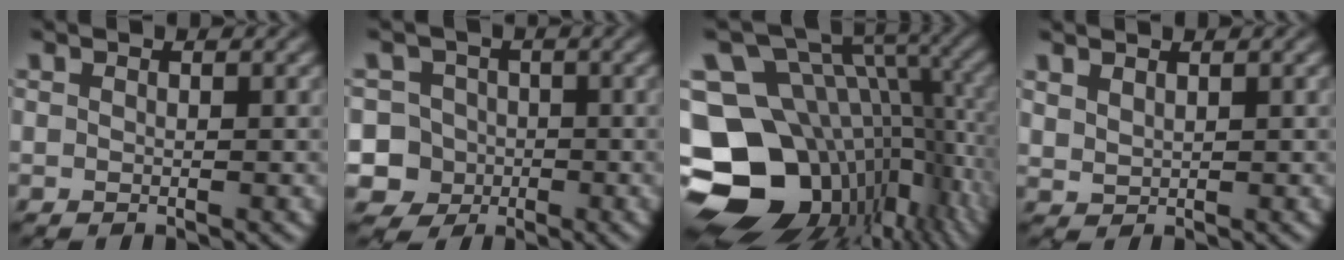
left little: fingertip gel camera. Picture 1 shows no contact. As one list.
[{"total": 6.4, "force": [-1.7, 5.9, 1.7], "torque": [-0.019, 0.021, -0.068]}, {"total": 18.0, "force": [-5.1, 13.0, 11.4], "torque": [-0.206, 0.002, -0.066]}, {"total": 1.1, "force": [0.9, 0.5, 0.5], "torque": [-0.013, 0.001, 0.020]}]